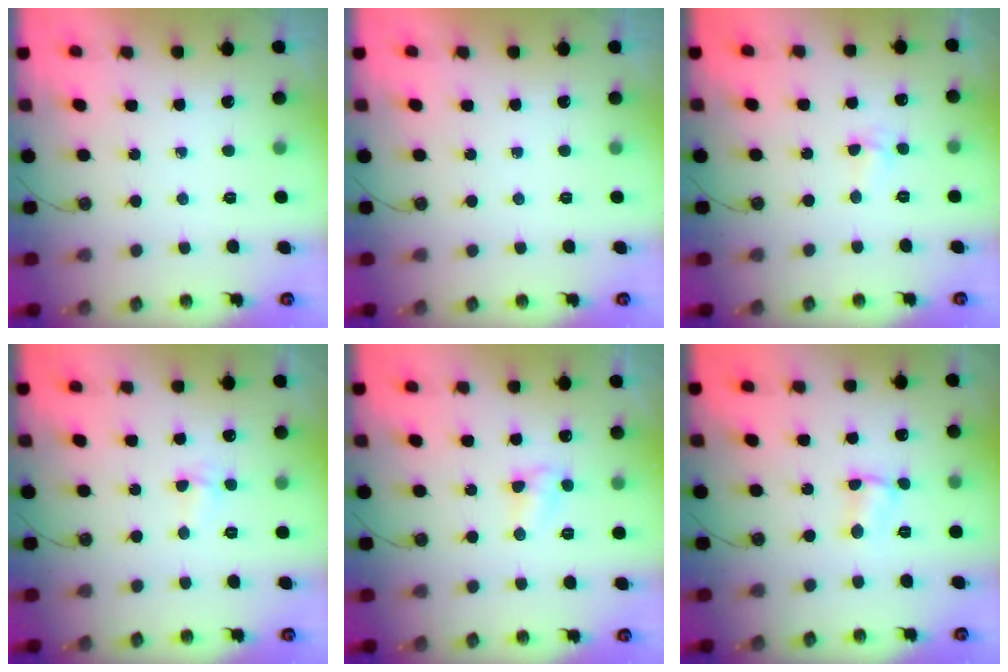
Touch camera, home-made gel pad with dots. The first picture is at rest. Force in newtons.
{"total": 0.0}
{"total": 3.2, "press": 3.2, "slide": 0.4}
{"total": 2.9, "press": 2.9, "slide": 0.4}
{"total": 5.5, "press": 5.4, "slide": 0.6}
{"total": 2.9, "press": 2.8, "slide": 0.3}